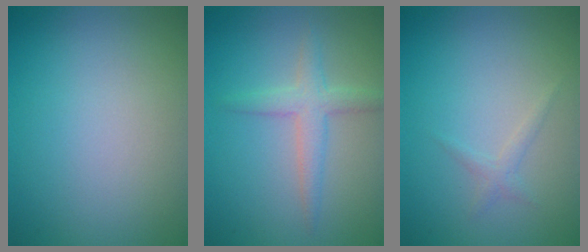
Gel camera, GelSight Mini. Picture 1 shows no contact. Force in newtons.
{"total": 2.4, "press": 2.4, "slide": 0.1}
{"total": 0.9, "press": 0.9, "slide": 0.1}